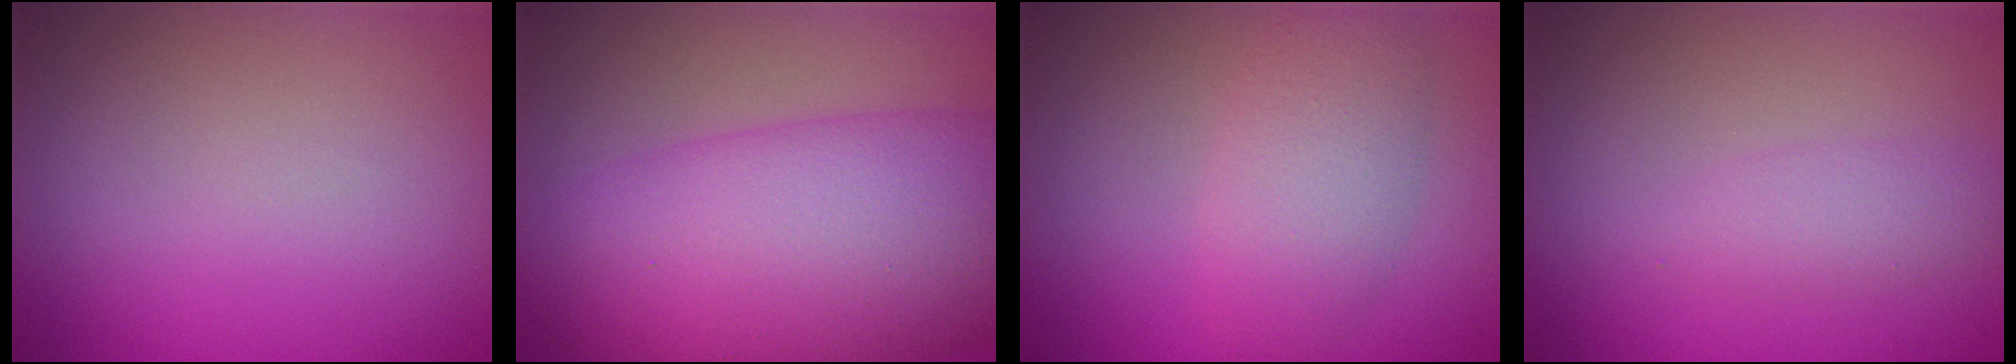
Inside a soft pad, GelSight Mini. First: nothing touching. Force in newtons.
{"total": 11.6, "press": 11.6, "slide": 0.2}
{"total": 4.0, "press": 4.0, "slide": 0.2}
{"total": 1.8, "press": 1.8, "slide": 0.0}